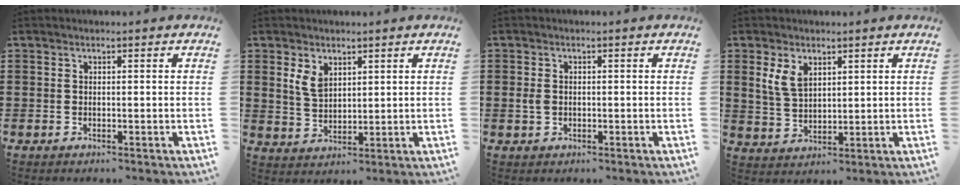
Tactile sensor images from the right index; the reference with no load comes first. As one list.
[{"total": 3.9, "force": [2.0, 2.5, 2.3], "torque": [-0.053, 0.009, 0.037]}, {"total": 1.8, "force": [-0.1, 1.4, 1.2], "torque": [-0.035, -0.001, -0.004]}, {"total": 4.7, "force": [2.2, 2.9, 2.9], "torque": [-0.068, 0.009, 0.040]}]